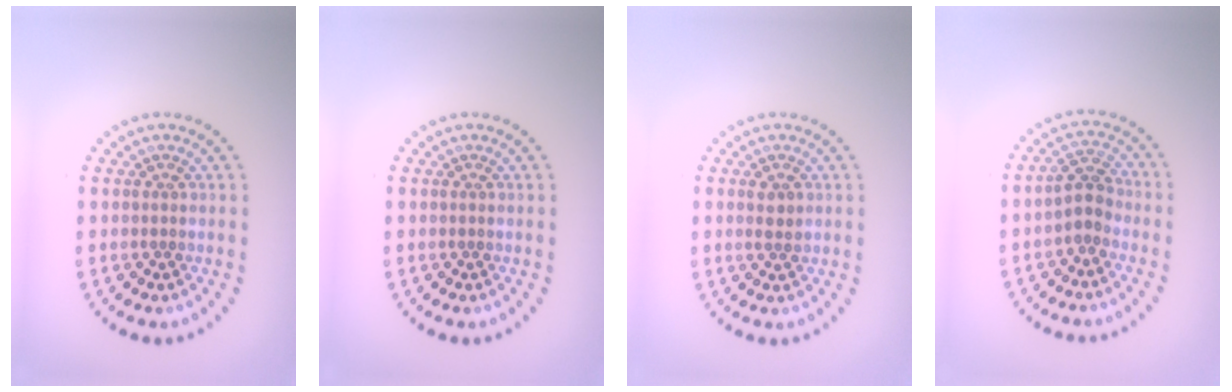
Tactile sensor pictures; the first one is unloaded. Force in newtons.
{"total": 0.0}
{"total": 1.2, "press": 1.2, "slide": 0.2}
{"total": 2.4, "press": 2.2, "slide": 1.0}